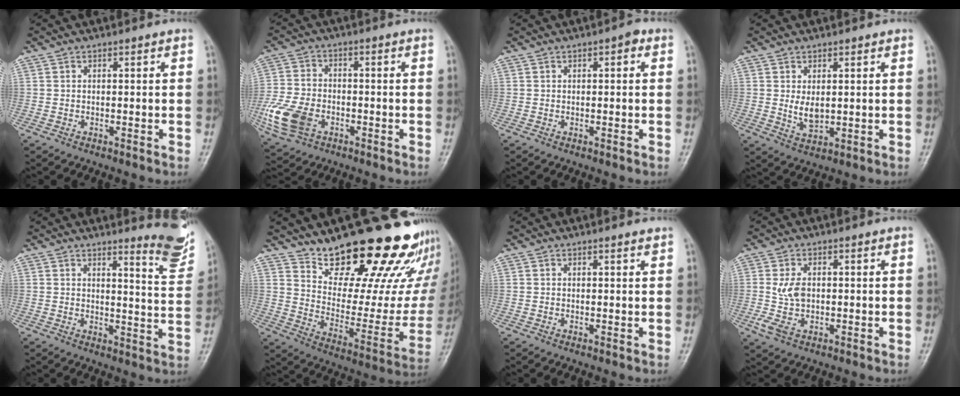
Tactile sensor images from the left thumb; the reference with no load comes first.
{"total": 11.2, "force": [-3.8, 7.7, 7.1], "torque": [-0.152, 0.005, -0.073]}
{"total": 1.3, "force": [0.4, 0.7, 1.0], "torque": [-0.008, 0.003, 0.000]}
{"total": 3.8, "force": [0.8, 2.3, 2.9], "torque": [-0.044, -0.014, 0.022]}
{"total": 8.7, "force": [7.1, 1.2, 4.9], "torque": [-0.047, -0.068, 0.078]}
{"total": 28.0, "force": [22.7, 9.5, 13.3], "torque": [-0.155, -0.162, 0.314]}
{"total": 0.8, "force": [0.7, 0.0, 0.4], "torque": [-0.007, -0.004, 0.010]}
{"total": 4.9, "force": [-0.2, 3.1, 3.8], "torque": [-0.079, 0.002, -0.001]}